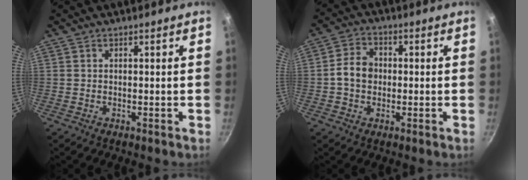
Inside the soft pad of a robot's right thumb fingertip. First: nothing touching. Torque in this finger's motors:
{"motor_torque": [0.60, 0.58, 0.17, -0.09, 0.22]}